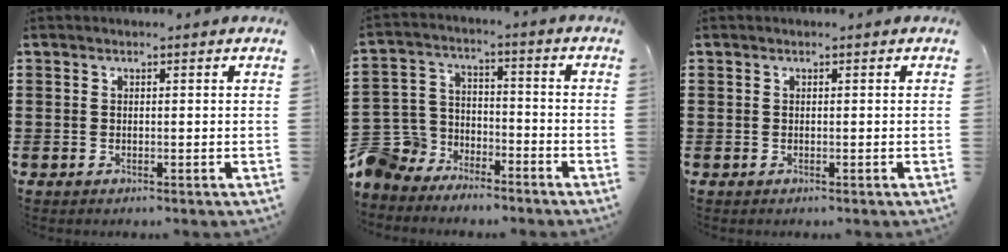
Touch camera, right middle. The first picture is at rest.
{"total": 8.3, "force": [-7.0, 4.5, 0.2], "torque": [-0.050, 0.007, -0.145]}
{"total": 0.0}